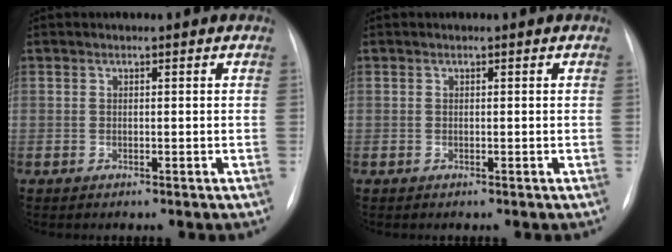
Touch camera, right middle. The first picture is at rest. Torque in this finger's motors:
{"motor_torque": [-0.07, -0.01, 0.00, 0.00]}